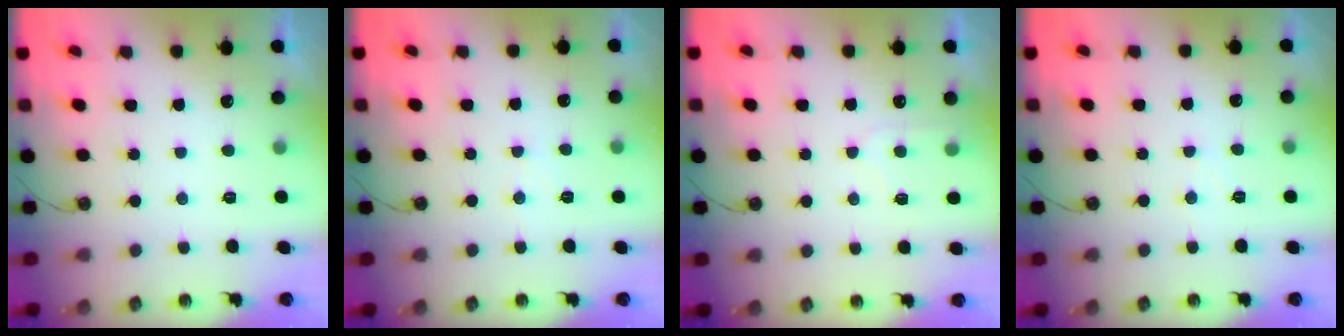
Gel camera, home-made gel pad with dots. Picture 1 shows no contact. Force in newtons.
{"total": 4.8, "press": 4.8, "slide": 0.7}
{"total": 6.2, "press": 6.1, "slide": 0.6}
{"total": 4.2, "press": 4.2, "slide": 0.7}